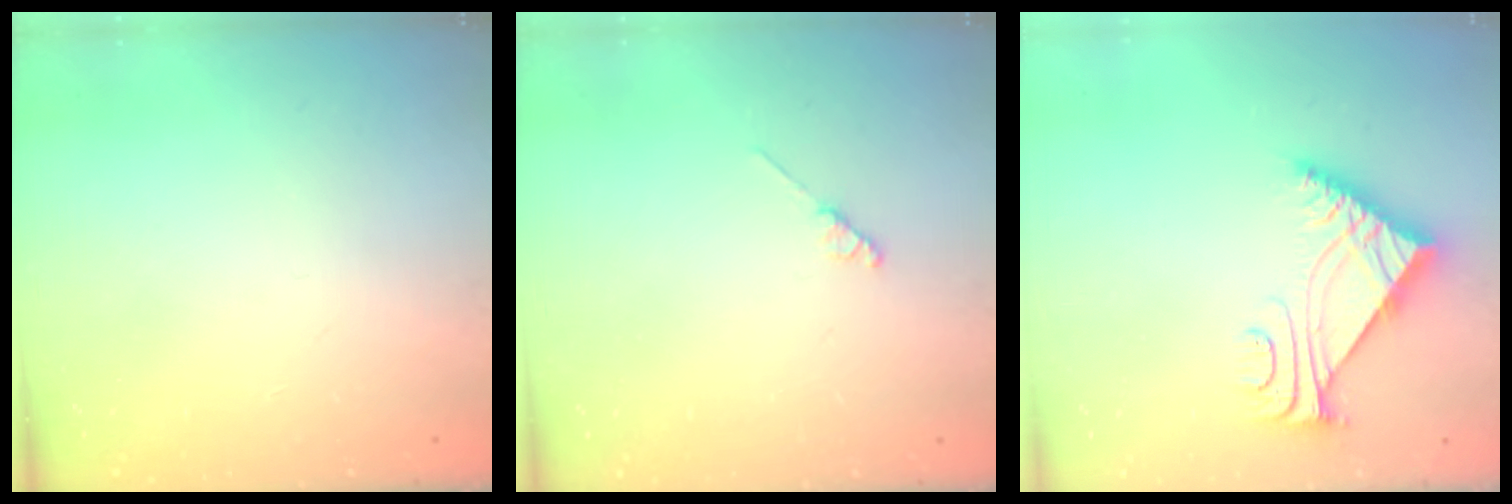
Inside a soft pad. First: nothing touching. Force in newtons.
{"total": 2.0, "press": 1.9, "slide": 0.3}
{"total": 7.1, "press": 7.1, "slide": 0.2}